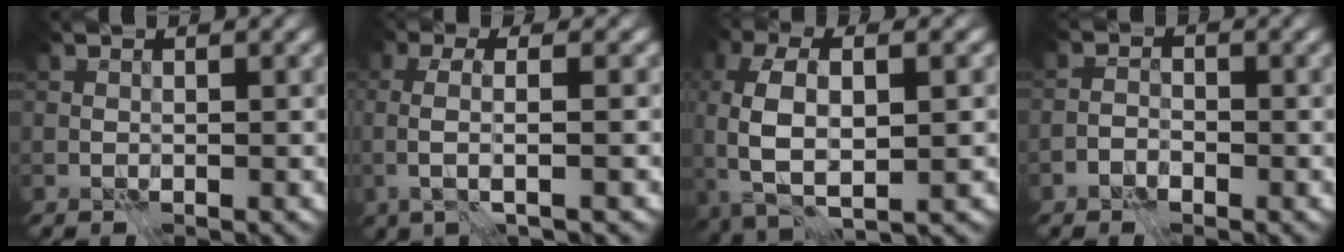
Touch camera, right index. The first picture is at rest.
{"total": 3.0, "force": [-0.2, 0.2, 3.0], "torque": [-0.057, 0.001, -0.004]}
{"total": 8.1, "force": [-0.9, 3.7, 7.1], "torque": [-0.154, -0.001, -0.017]}
{"total": 1.4, "force": [-1.2, 0.6, 0.4], "torque": [0.002, 0.011, -0.028]}